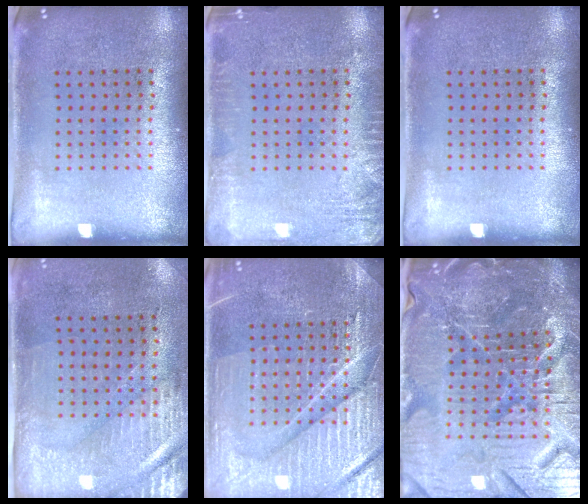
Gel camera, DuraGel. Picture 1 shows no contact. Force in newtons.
{"total": 2.3, "press": 2.2, "slide": 0.2}
{"total": 0.0}
{"total": 3.0, "press": 2.5, "slide": 1.6}
{"total": 4.5, "press": 4.5, "slide": 0.6}
{"total": 7.1, "press": 6.3, "slide": 3.2}